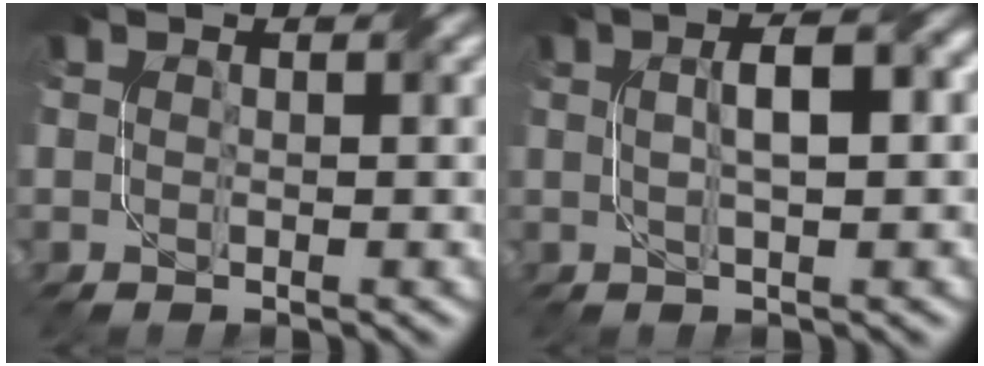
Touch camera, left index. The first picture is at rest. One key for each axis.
{"total": 4.3, "fx": 0.7, "fy": 1.0, "fz": 4.1, "tx": -0.067, "ty": 0.015, "tz": 0.012}